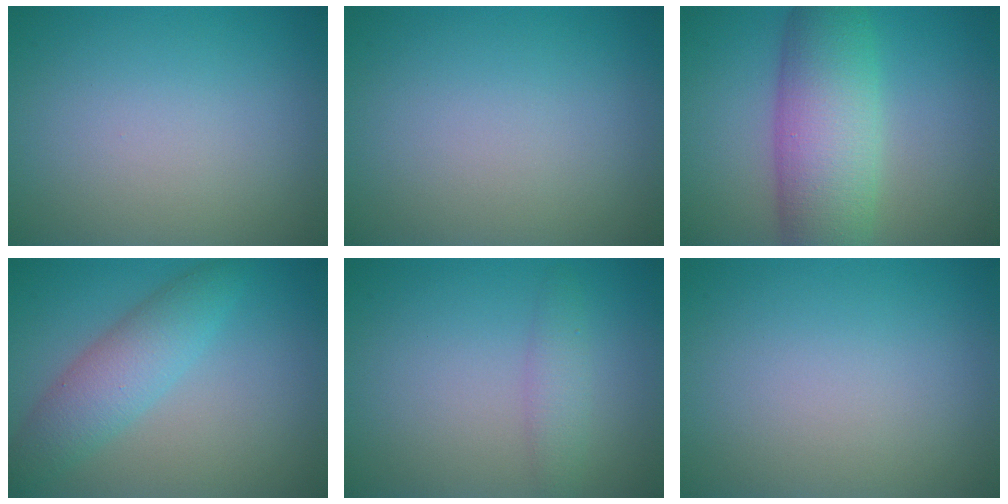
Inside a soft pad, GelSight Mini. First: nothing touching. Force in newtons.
{"total": 0.0}
{"total": 8.3, "press": 8.3, "slide": 0.1}
{"total": 4.4, "press": 4.4, "slide": 0.2}
{"total": 1.8, "press": 1.8, "slide": 0.1}
{"total": 0.0}